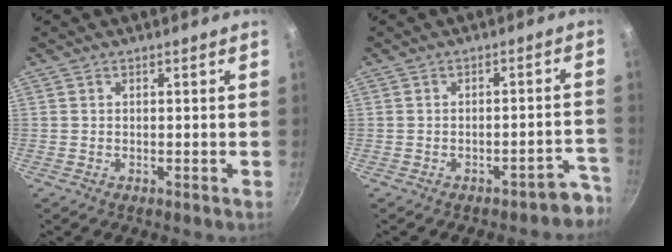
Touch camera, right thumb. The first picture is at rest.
{"total": 5.9, "force": [-4.3, 2.4, 3.4], "torque": [-0.005, 0.056, -0.039]}